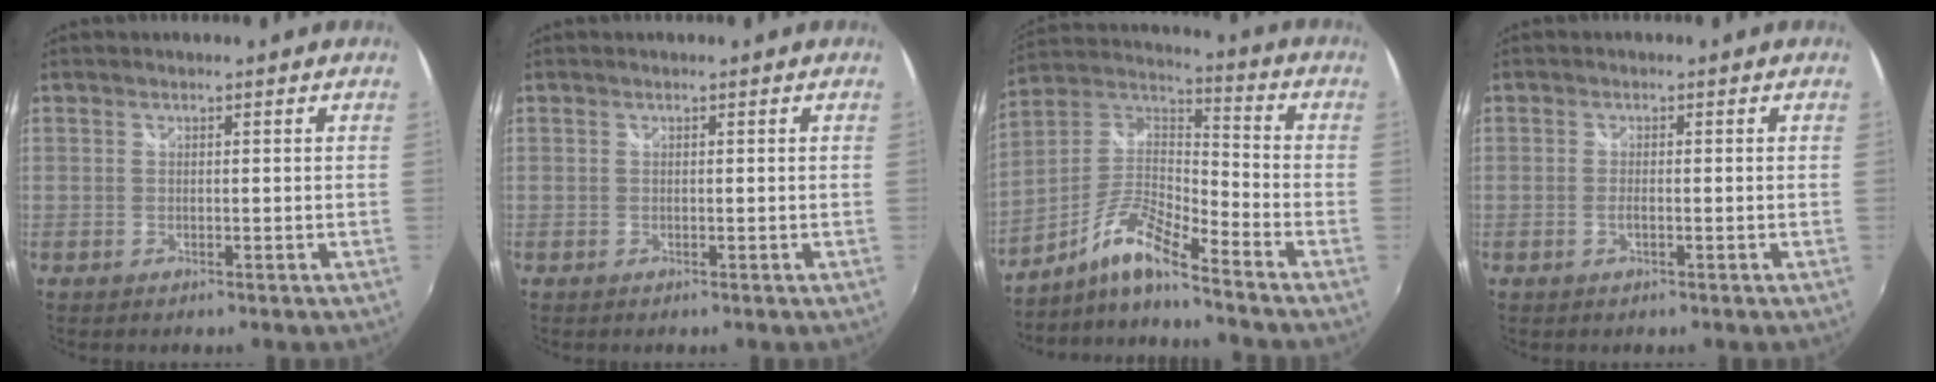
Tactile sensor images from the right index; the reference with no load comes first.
{"total": 0.0}
{"total": 11.1, "force": [-7.9, 1.3, 7.6], "torque": [-0.161, 0.009, -0.163]}
{"total": 1.2, "force": [-0.5, 0.2, 1.1], "torque": [-0.026, 0.000, -0.007]}